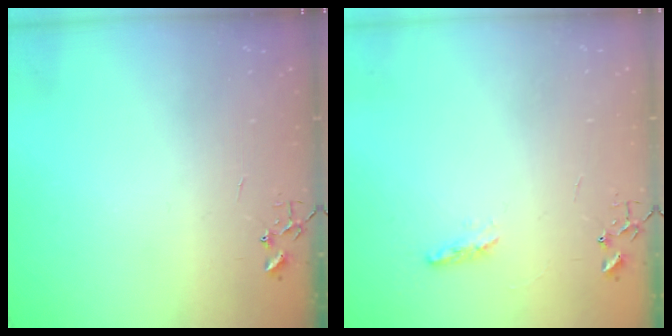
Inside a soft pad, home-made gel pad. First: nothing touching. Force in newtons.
{"total": 5.4, "press": 5.3, "slide": 0.6}